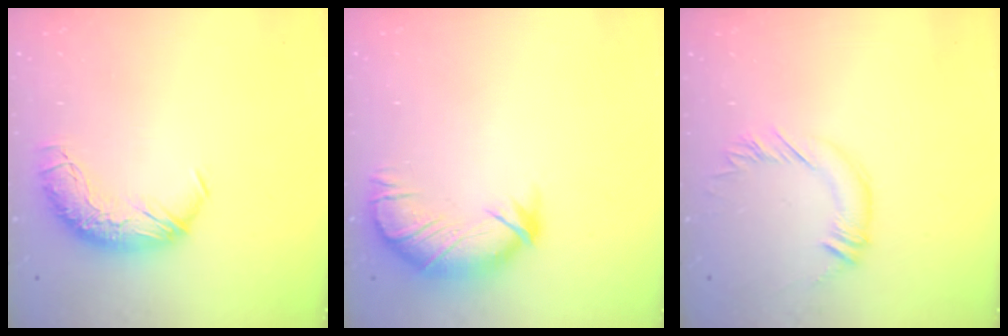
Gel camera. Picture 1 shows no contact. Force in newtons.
{"total": 3.9, "press": 3.4, "slide": 2.0}
{"total": 2.8, "press": 2.8, "slide": 0.2}